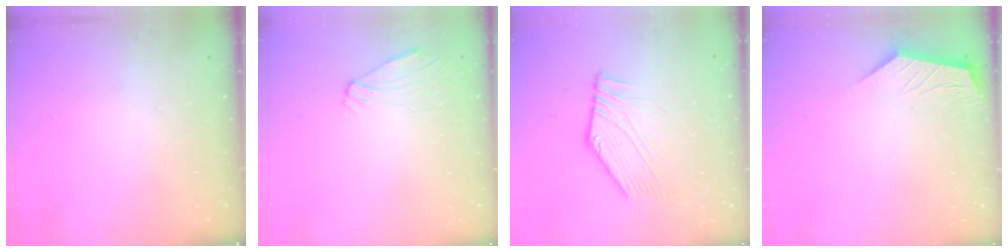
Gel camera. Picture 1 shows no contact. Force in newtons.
{"total": 0.8, "press": 0.7, "slide": 0.4}
{"total": 3.0, "press": 2.8, "slide": 1.0}
{"total": 2.1, "press": 2.0, "slide": 0.4}